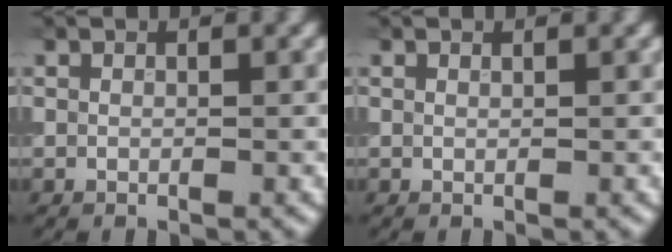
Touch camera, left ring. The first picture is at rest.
{"total": 0.0}